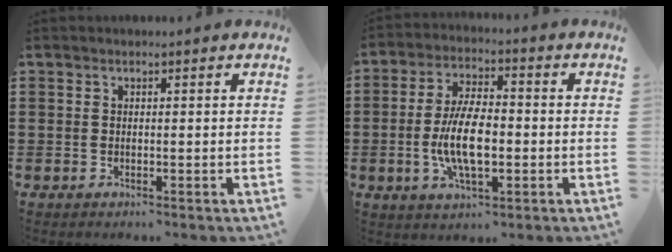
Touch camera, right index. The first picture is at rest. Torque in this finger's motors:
{"motor_torque": [2.14, 0.00, 1.05, 0.21]}